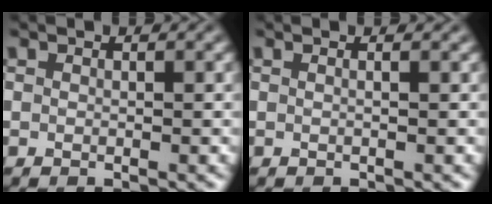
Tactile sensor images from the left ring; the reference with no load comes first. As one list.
[{"total": 1.8, "force": [0.7, 1.0, 1.4], "torque": [-0.004, 0.007, -0.021]}]